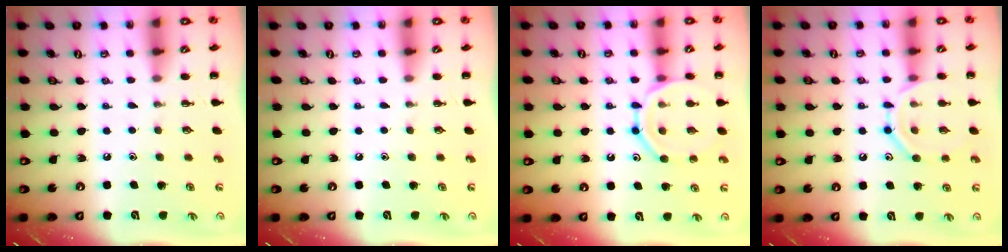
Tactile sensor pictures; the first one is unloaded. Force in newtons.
{"total": 0.0}
{"total": 14.2, "press": 14.2, "slide": 1.3}
{"total": 11.7, "press": 11.7, "slide": 1.1}